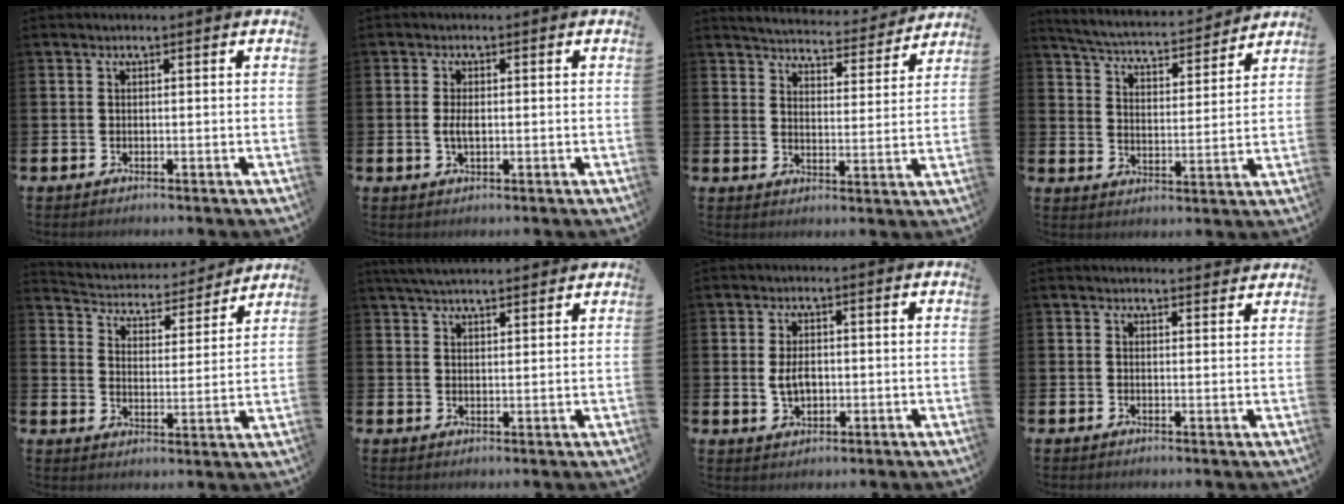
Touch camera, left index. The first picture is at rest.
{"total": 2.3, "force": [-0.1, 1.0, 2.0], "torque": [-0.035, 0.002, -0.004]}
{"total": 4.8, "force": [4.7, 0.5, 0.3], "torque": [-0.020, -0.041, 0.077]}
{"total": 5.0, "force": [4.9, 0.7, 0.8], "torque": [-0.040, -0.043, 0.078]}
{"total": 4.5, "force": [4.4, 1.2, 0.2], "torque": [-0.030, -0.043, 0.069]}
{"total": 4.2, "force": [4.0, 0.6, 1.0], "torque": [-0.023, -0.013, 0.073]}
{"total": 3.3, "force": [0.1, 2.0, 2.6], "torque": [-0.041, 0.002, -0.003]}
{"total": 1.6, "force": [1.6, 0.3, 0.0], "torque": [0.013, -0.009, 0.026]}